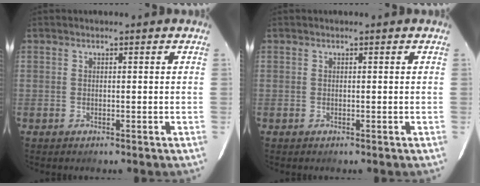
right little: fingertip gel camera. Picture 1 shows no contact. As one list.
[{"total": 0.0}]